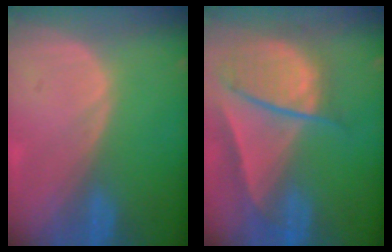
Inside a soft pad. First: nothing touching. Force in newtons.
{"total": 9.3, "press": 8.0, "slide": 4.8}